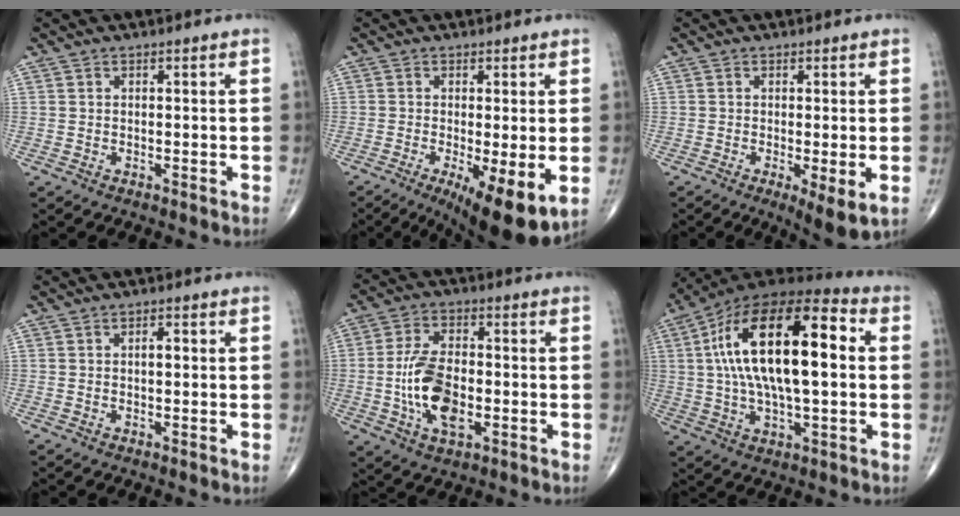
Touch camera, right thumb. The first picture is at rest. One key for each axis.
{"total": 11.7, "fx": -3.5, "fy": 3.2, "fz": 10.7, "tx": -0.163, "ty": -0.024, "tz": -0.047}
{"total": 5.8, "fx": -1.5, "fy": 1.3, "fz": 5.4, "tx": -0.093, "ty": -0.021, "tz": -0.025}
{"total": 1.7, "fx": 0.1, "fy": 0.8, "fz": 1.5, "tx": -0.020, "ty": 0.004, "tz": -0.001}
{"total": 12.1, "fx": -2.1, "fy": 6.2, "fz": 10.2, "tx": -0.191, "ty": 0.007, "tz": -0.038}
{"total": 24.5, "fx": 3.3, "fy": 10.3, "fz": 22.0, "tx": -0.395, "ty": 0.028, "tz": 0.044}